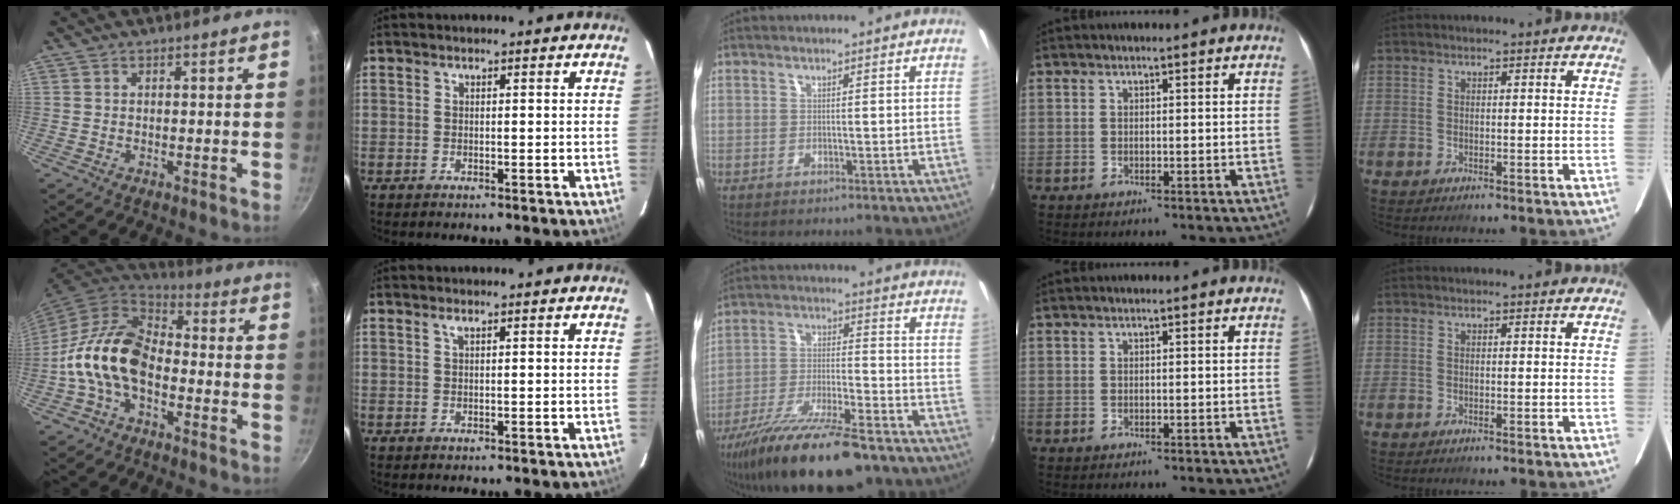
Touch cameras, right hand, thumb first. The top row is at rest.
{"thumb": {"total": 14.4, "force": [-3.5, 9.3, 10.5], "torque": [-0.169, 0.042, -0.086]}, "index": {"total": 0.6, "force": [0.4, 0.0, 0.4], "torque": [-0.008, 0.003, 0.006]}, "middle": {"total": 20.0, "force": [-14.9, 4.6, 12.5], "torque": [-0.239, -0.046, -0.250]}}